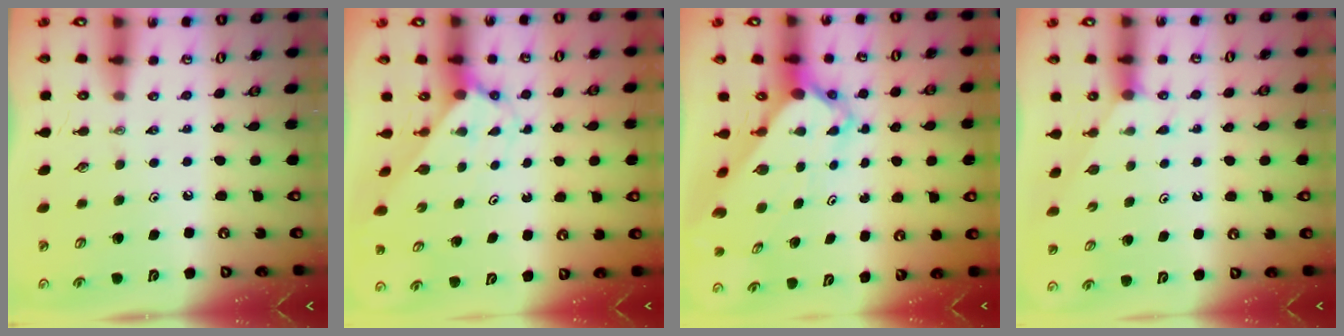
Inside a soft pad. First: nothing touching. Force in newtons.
{"total": 2.3, "press": 2.3, "slide": 0.2}
{"total": 4.2, "press": 4.2, "slide": 0.3}
{"total": 4.3, "press": 4.3, "slide": 0.1}